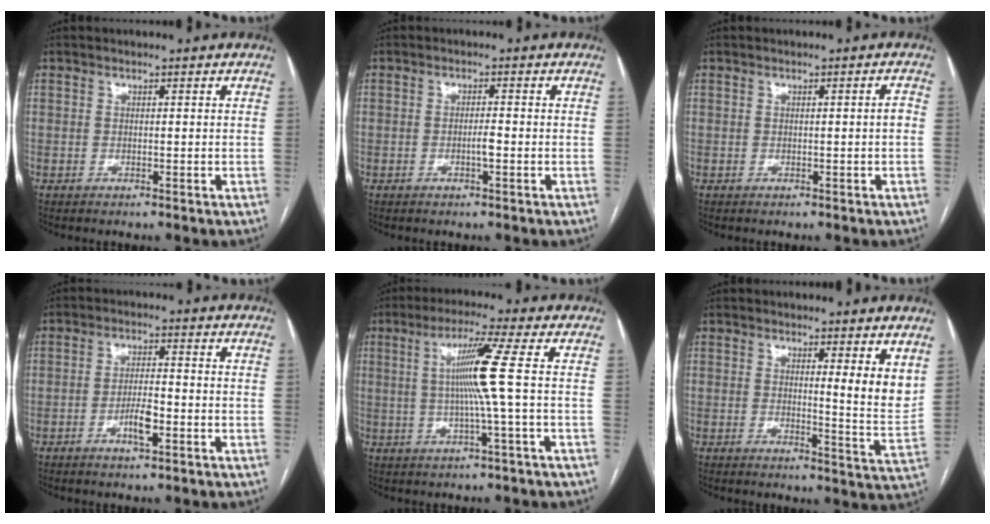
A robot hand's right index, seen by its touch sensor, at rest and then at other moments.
{"total": 1.7, "force": [-0.6, 0.2, 1.6], "torque": [-0.029, 0.001, -0.011]}
{"total": 1.2, "force": [-0.1, 0.0, 1.2], "torque": [-0.016, 0.002, 0.001]}
{"total": 4.0, "force": [-1.7, 0.8, 3.6], "torque": [-0.067, 0.001, -0.030]}
{"total": 7.7, "force": [0.6, -2.1, 7.3], "torque": [-0.138, 0.003, 0.018]}
{"total": 5.4, "force": [3.1, 0.3, 4.4], "torque": [-0.054, -0.029, 0.039]}